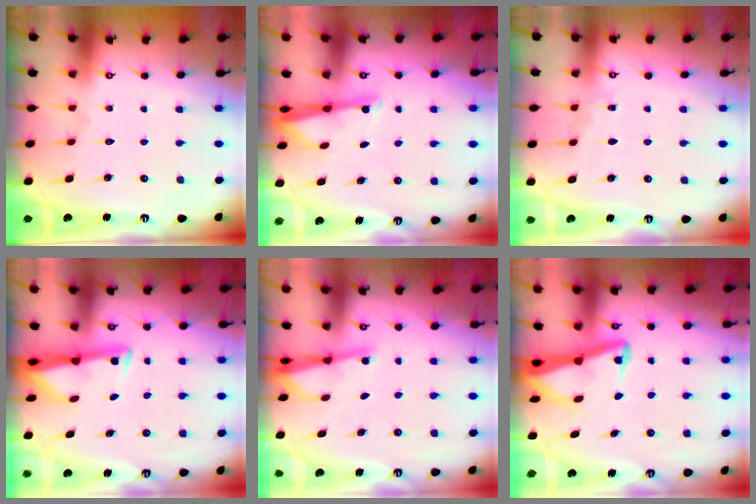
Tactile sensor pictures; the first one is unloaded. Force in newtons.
{"total": 2.9, "press": 2.9, "slide": 0.6}
{"total": 2.8, "press": 2.7, "slide": 0.4}
{"total": 2.8, "press": 2.7, "slide": 0.6}
{"total": 2.7, "press": 2.7, "slide": 0.5}
{"total": 5.1, "press": 5.0, "slide": 0.5}